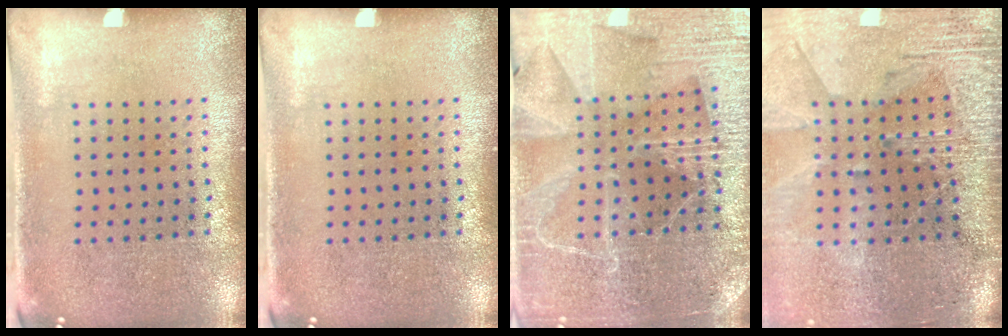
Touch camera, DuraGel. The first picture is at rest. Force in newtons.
{"total": 0.0}
{"total": 4.4, "press": 4.2, "slide": 1.6}
{"total": 3.9, "press": 3.4, "slide": 1.8}